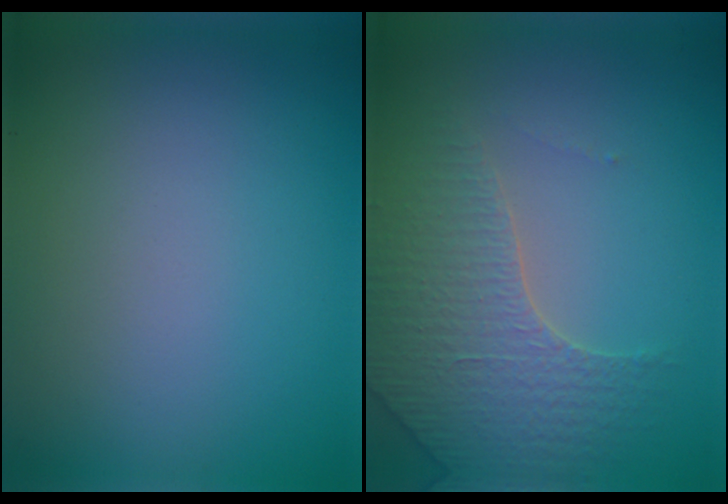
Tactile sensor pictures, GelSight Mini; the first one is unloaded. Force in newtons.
{"total": 3.3, "press": 3.2, "slide": 0.9}